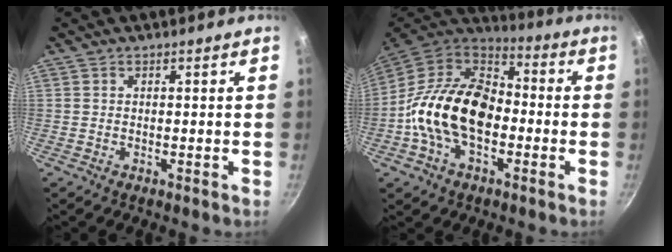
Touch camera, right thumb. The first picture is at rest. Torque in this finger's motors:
{"motor_torque": [2.37, 2.64, 1.36, -1.41, 0.26]}